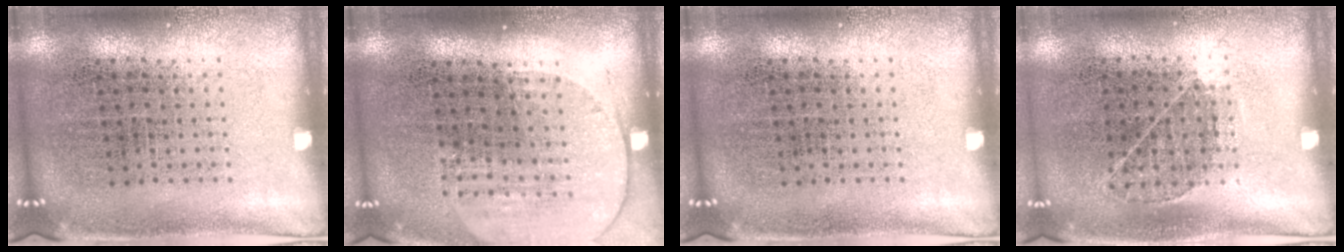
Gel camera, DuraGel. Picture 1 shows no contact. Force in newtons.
{"total": 1.7, "press": 1.5, "slide": 0.7}
{"total": 0.0}
{"total": 0.8, "press": 0.7, "slide": 0.5}